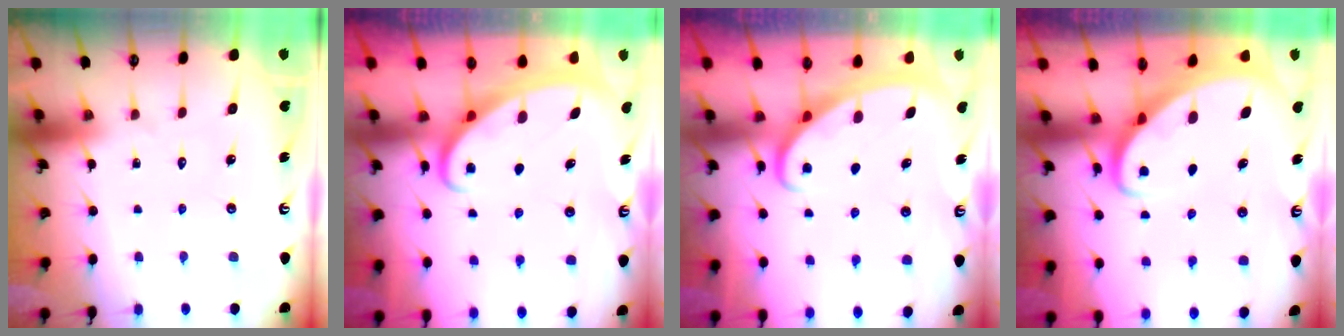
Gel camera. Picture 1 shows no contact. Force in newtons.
{"total": 2.4, "press": 2.4, "slide": 0.4}
{"total": 2.8, "press": 2.8, "slide": 0.3}
{"total": 2.8, "press": 2.8, "slide": 0.4}